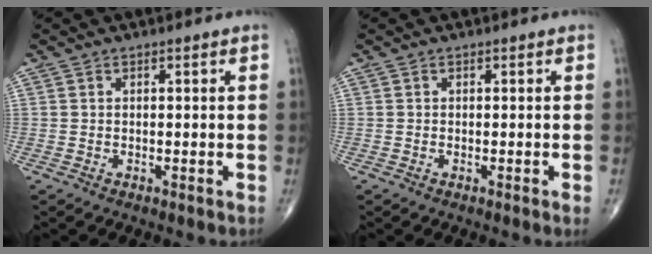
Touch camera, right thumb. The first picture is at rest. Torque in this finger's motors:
{"motor_torque": [-0.05, -0.11, 0.36, -0.08, 0.05]}